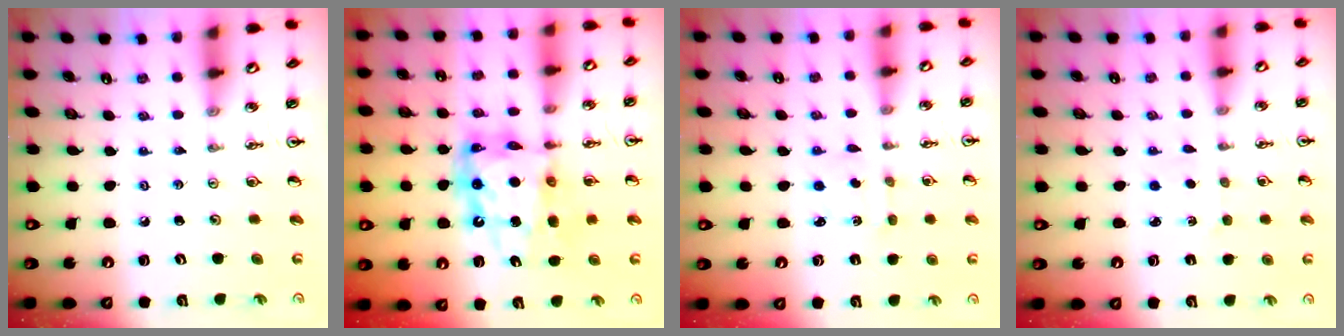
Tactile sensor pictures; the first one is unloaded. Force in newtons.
{"total": 14.4, "press": 14.3, "slide": 1.5}
{"total": 2.2, "press": 2.1, "slide": 0.6}
{"total": 1.3, "press": 1.2, "slide": 0.3}